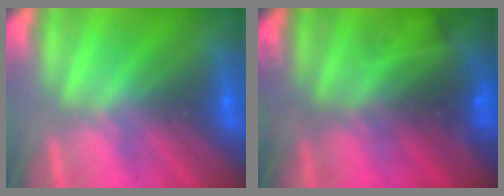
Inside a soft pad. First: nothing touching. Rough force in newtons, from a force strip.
{"total": 7.7}